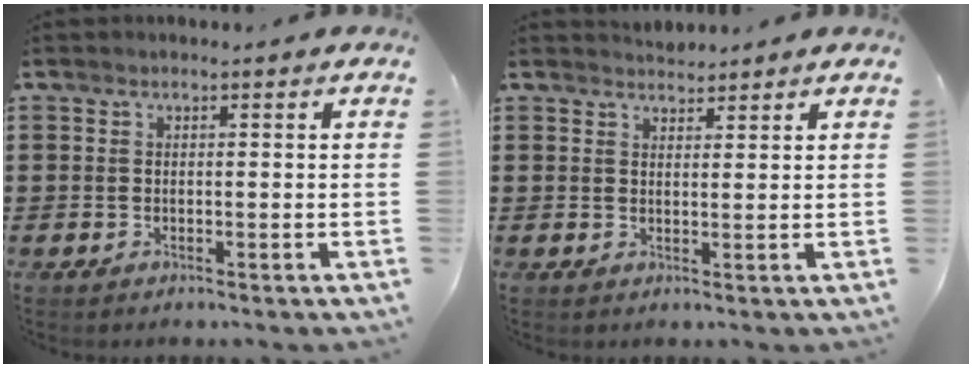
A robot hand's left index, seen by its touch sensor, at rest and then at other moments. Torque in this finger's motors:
{"motor_torque": [0.03, 0.01, -0.02, 0.00]}